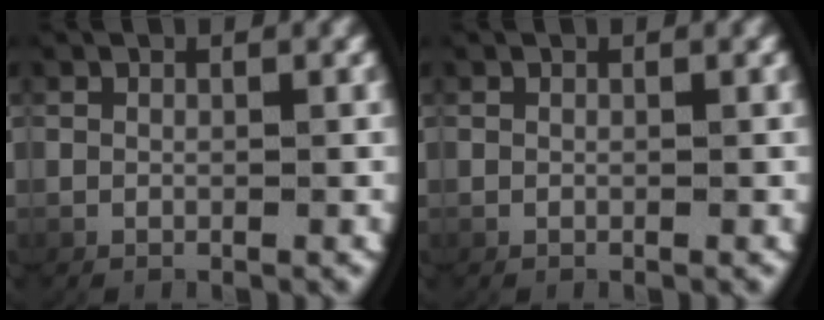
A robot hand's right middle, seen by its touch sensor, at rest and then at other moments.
{"total": 0.0}